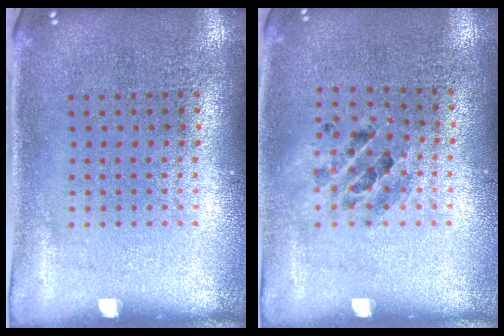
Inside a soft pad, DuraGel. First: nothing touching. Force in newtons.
{"total": 0.9, "press": 0.9, "slide": 0.3}